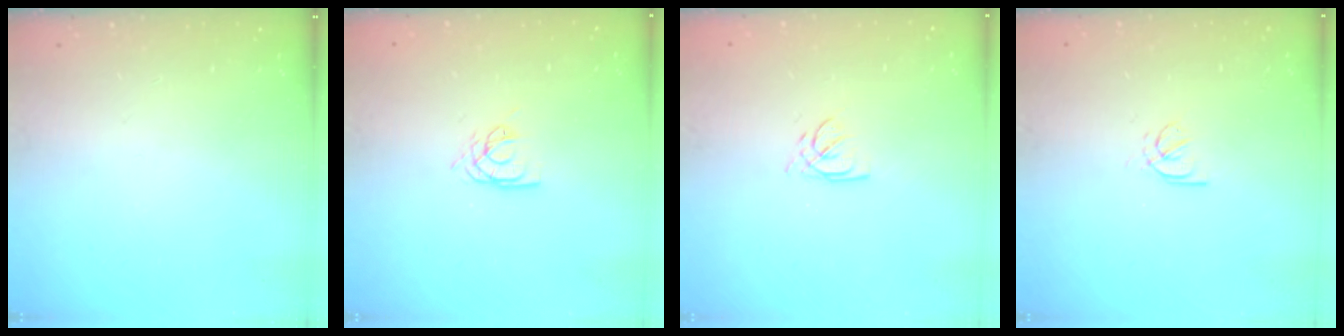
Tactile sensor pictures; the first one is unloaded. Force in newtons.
{"total": 6.0, "press": 6.0, "slide": 0.5}
{"total": 2.5, "press": 2.5, "slide": 0.3}
{"total": 1.7, "press": 1.6, "slide": 0.5}